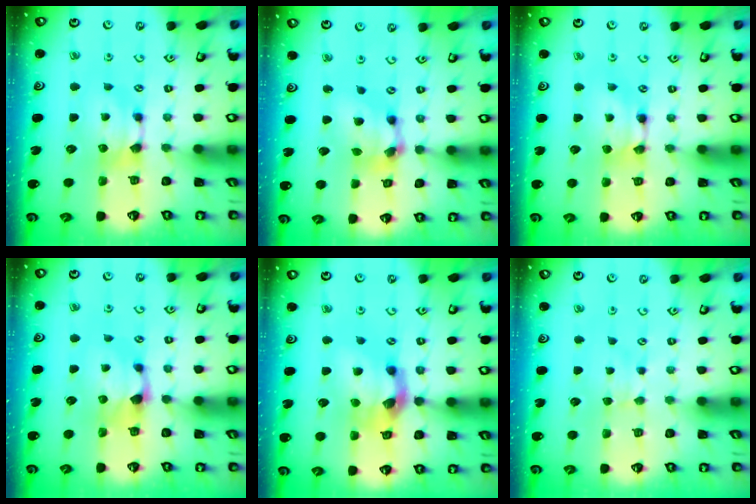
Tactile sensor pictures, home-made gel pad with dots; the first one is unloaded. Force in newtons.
{"total": 6.4, "press": 6.0, "slide": 2.3}
{"total": 1.6, "press": 1.6, "slide": 0.1}
{"total": 1.6, "press": 1.2, "slide": 1.0}
{"total": 5.5, "press": 4.9, "slide": 2.4}
{"total": 2.4, "press": 2.3, "slide": 0.4}